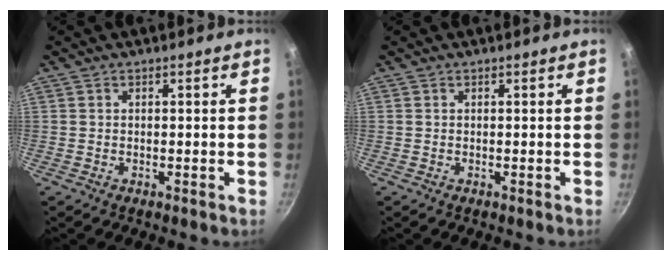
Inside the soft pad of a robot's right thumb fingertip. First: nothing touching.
{"total": 0.0}